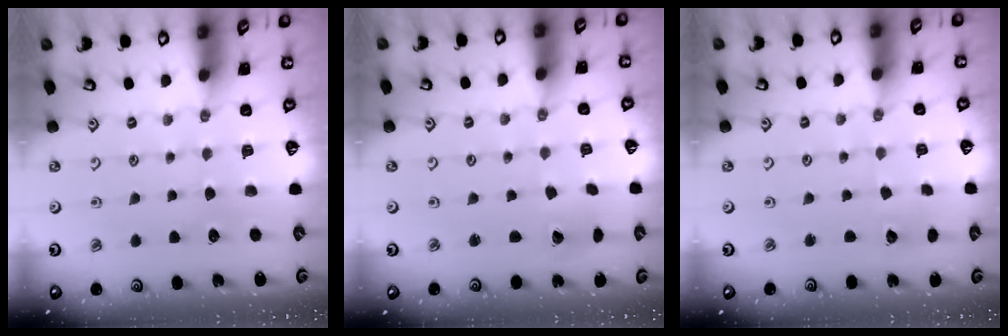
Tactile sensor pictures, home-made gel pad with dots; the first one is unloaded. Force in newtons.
{"total": 2.0, "press": 2.0, "slide": 0.3}
{"total": 3.1, "press": 3.1, "slide": 0.3}